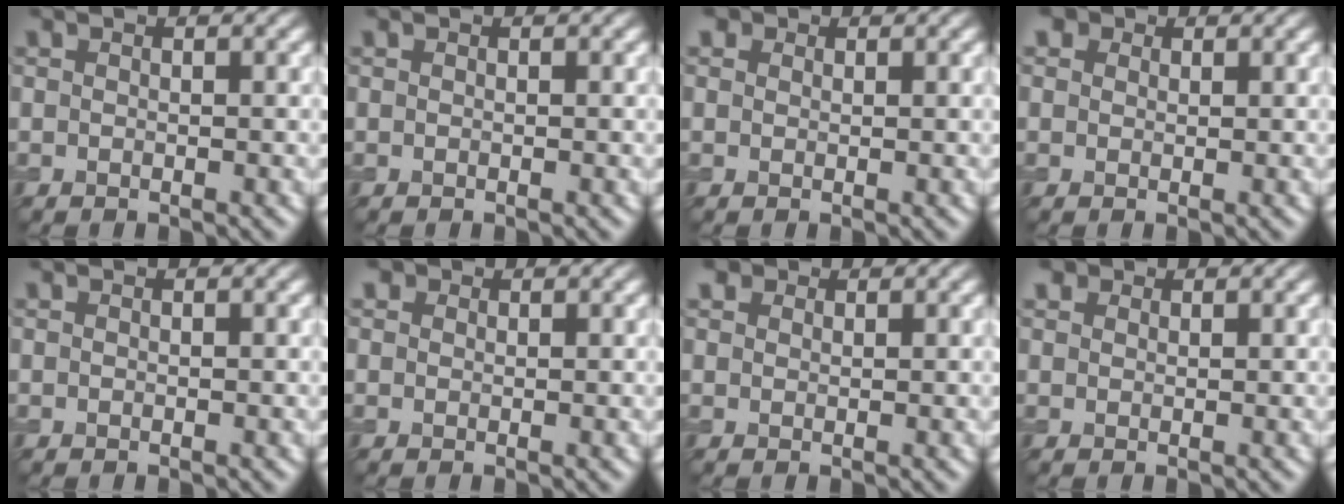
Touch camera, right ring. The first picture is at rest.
{"total": 0.0}
{"total": 1.4, "force": [0.9, 1.0, 0.5], "torque": [-0.006, -0.001, 0.002]}
{"total": 2.9, "force": [1.8, 2.0, 1.2], "torque": [-0.028, 0.009, 0.006]}
{"total": 0.0}
{"total": 1.2, "force": [0.7, 0.9, 0.4], "torque": [-0.006, -0.001, 0.002]}
{"total": 1.9, "force": [1.3, 1.1, 0.6], "torque": [-0.010, -0.001, 0.012]}
{"total": 1.5, "force": [1.1, 0.9, 0.4], "torque": [-0.005, -0.003, 0.012]}